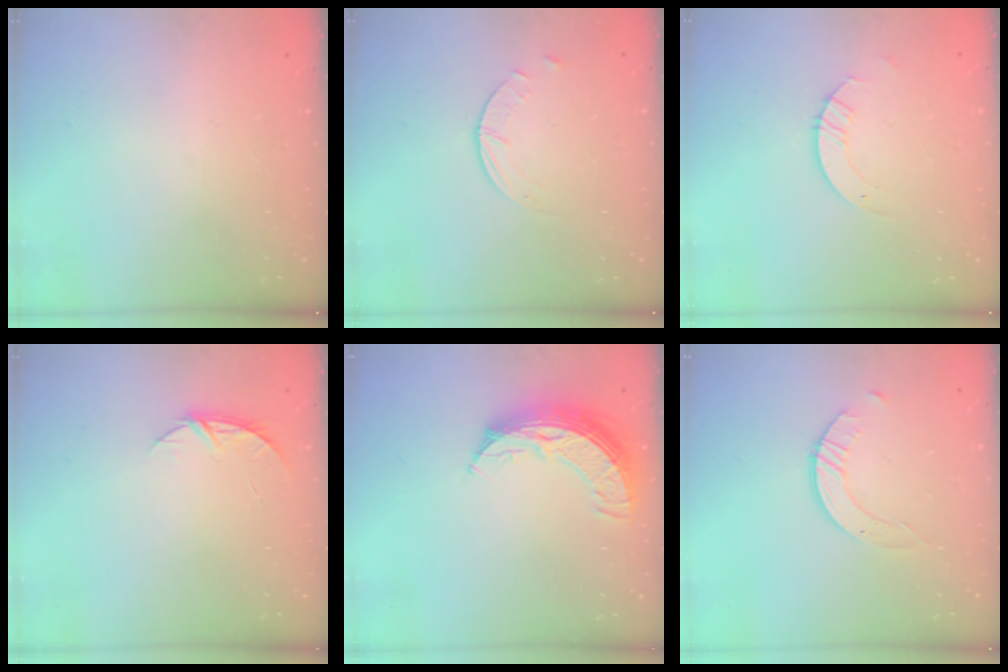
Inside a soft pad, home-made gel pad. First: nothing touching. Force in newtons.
{"total": 0.9, "press": 0.9, "slide": 0.1}
{"total": 3.3, "press": 3.3, "slide": 0.2}
{"total": 4.6, "press": 4.6, "slide": 0.5}
{"total": 10.6, "press": 10.6, "slide": 1.0}
{"total": 2.5, "press": 2.5, "slide": 0.3}